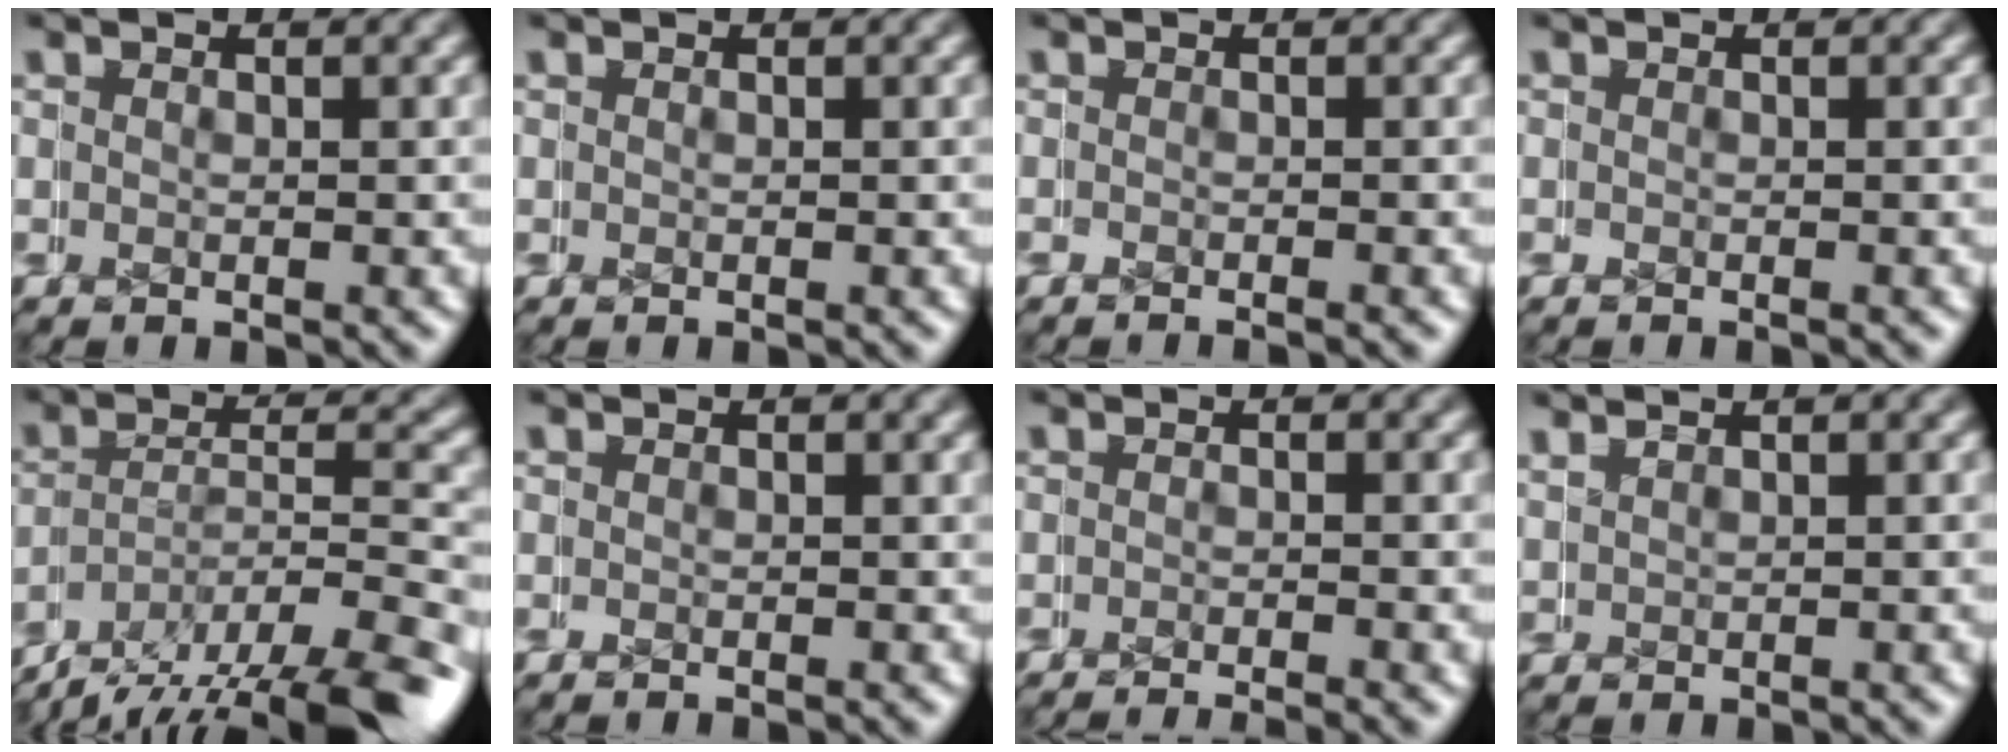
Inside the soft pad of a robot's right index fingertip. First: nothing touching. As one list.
[{"total": 0.0}, {"total": 0.8, "force": [-0.8, 0.0, 0.2], "torque": [0.008, 0.002, -0.014]}, {"total": 0.0}, {"total": 8.4, "force": [-5.8, 3.4, 5.1], "torque": [-0.059, -0.002, -0.089]}, {"total": 0.0}, {"total": 3.0, "force": [-2.7, 0.7, 1.1], "torque": [-0.003, -0.003, -0.041]}, {"total": 2.0, "force": [1.9, -0.5, -0.2], "torque": [0.005, 0.011, 0.038]}]